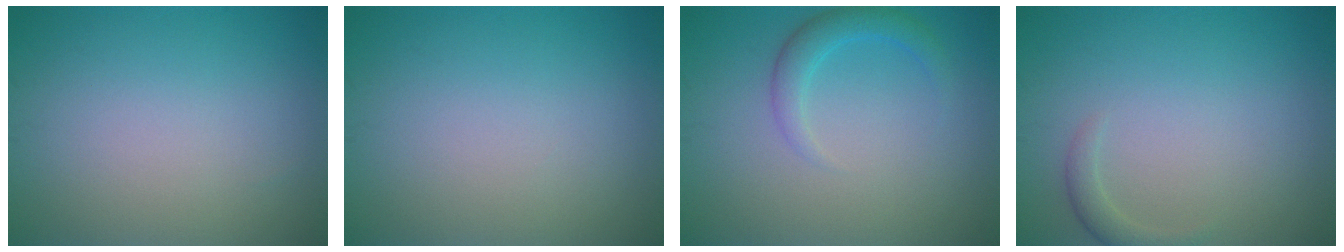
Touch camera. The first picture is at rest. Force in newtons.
{"total": 0.0}
{"total": 2.3, "press": 2.3, "slide": 0.1}
{"total": 1.4, "press": 1.4, "slide": 0.1}